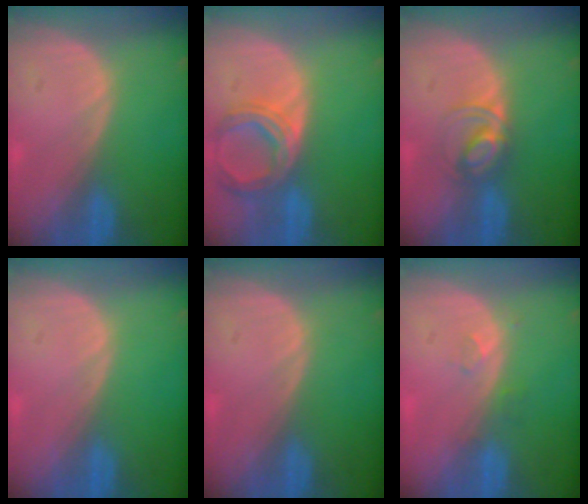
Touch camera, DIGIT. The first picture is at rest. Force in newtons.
{"total": 6.9, "press": 6.4, "slide": 2.7}
{"total": 4.3, "press": 4.3, "slide": 0.4}
{"total": 0.0}
{"total": 0.0}
{"total": 1.9, "press": 1.6, "slide": 1.0}